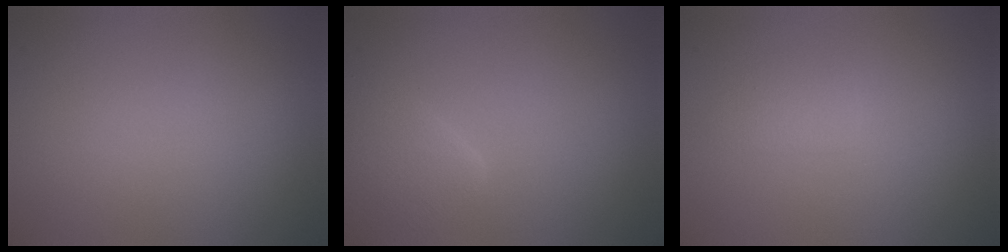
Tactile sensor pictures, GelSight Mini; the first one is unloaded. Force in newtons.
{"total": 2.8, "press": 2.8, "slide": 0.1}
{"total": 1.2, "press": 1.2, "slide": 0.1}